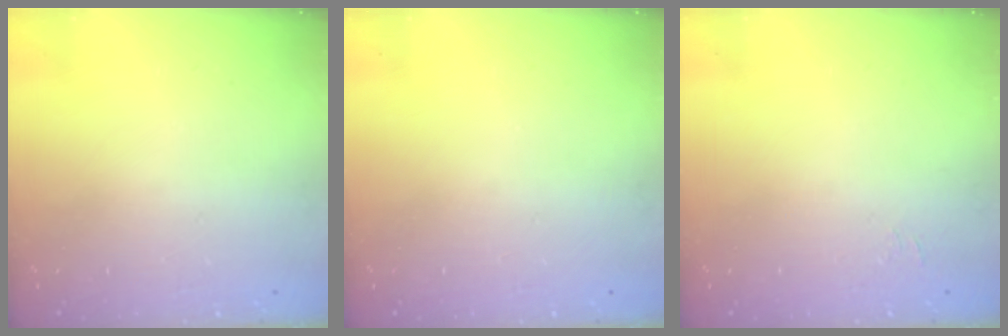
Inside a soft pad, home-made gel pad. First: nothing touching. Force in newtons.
{"total": 0.0}
{"total": 4.5, "press": 4.4, "slide": 0.9}